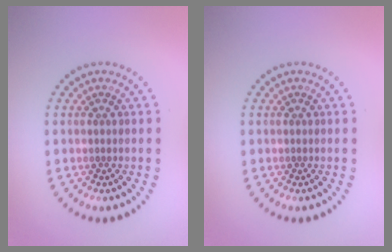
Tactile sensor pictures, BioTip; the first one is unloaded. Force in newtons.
{"total": 0.0}